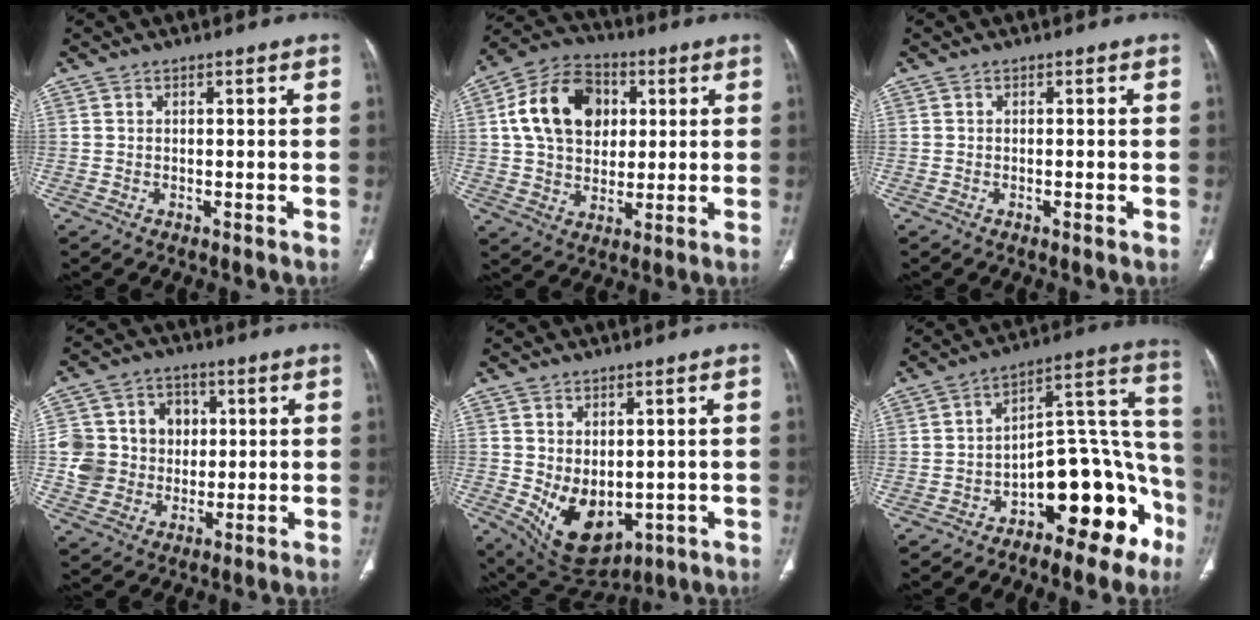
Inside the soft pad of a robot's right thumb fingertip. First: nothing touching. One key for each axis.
{"total": 16.0, "fx": 3.6, "fy": 11.8, "fz": 10.2, "tx": -0.155, "ty": 0.009, "tz": 0.056}
{"total": 1.1, "fx": -0.3, "fy": 0.1, "fz": 1.0, "tx": -0.018, "ty": -0.003, "tz": -0.003}
{"total": 12.7, "fx": 0.9, "fy": 11.7, "fz": 4.9, "tx": -0.059, "ty": 0.017, "tz": 0.025}
{"total": 10.9, "fx": -1.3, "fy": 7.2, "fz": 8.1, "tx": -0.114, "ty": -0.010, "tz": 0.013}
{"total": 18.2, "fx": -9.5, "fy": 8.7, "fz": 12.8, "tx": -0.112, "ty": 0.124, "tz": -0.142}